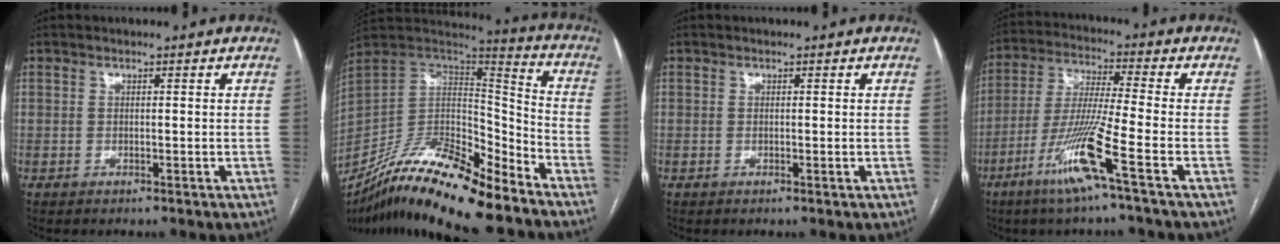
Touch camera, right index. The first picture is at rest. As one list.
[{"total": 21.8, "force": [-17.0, 4.3, 12.9], "torque": [-0.252, 0.001, -0.310]}, {"total": 0.0}, {"total": 11.8, "force": [-5.8, -1.6, 10.1], "torque": [-0.205, -0.023, -0.117]}]